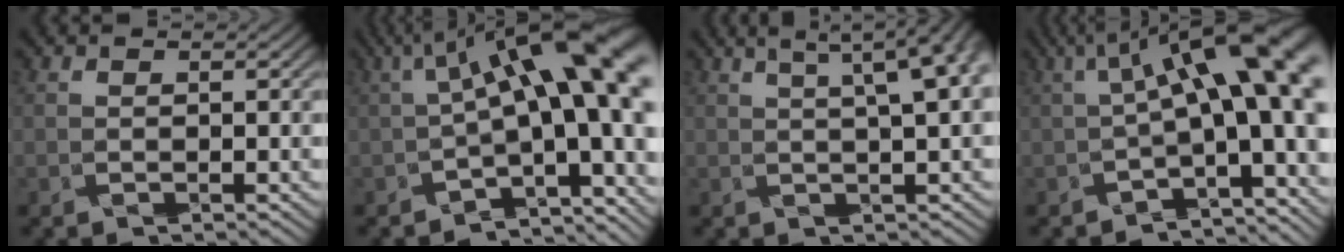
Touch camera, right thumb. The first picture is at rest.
{"total": 16.0, "force": [0.7, 5.9, 14.8], "torque": [-0.214, 0.003, 0.029]}
{"total": 6.6, "force": [2.6, 0.9, 6.0], "torque": [-0.086, 0.024, 0.038]}
{"total": 14.6, "force": [0.9, 5.0, 13.7], "torque": [-0.197, 0.011, 0.026]}